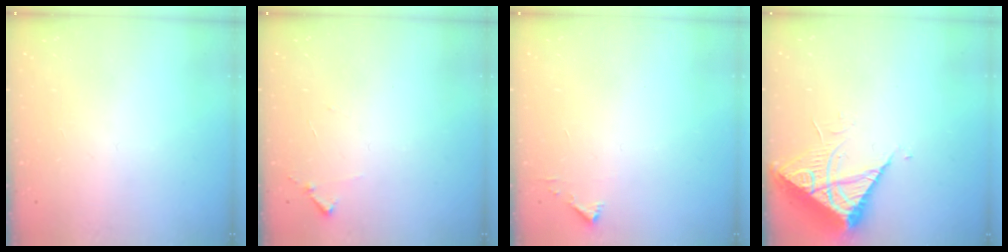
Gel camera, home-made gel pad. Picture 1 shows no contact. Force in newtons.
{"total": 6.8, "press": 6.8, "slide": 0.6}
{"total": 2.3, "press": 2.3, "slide": 0.2}
{"total": 7.8, "press": 7.8, "slide": 0.8}